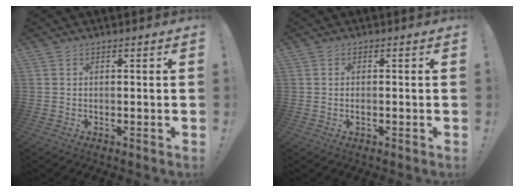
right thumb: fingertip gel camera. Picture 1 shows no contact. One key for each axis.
{"total": 1.2, "fx": -0.5, "fy": 0.5, "fz": 1.0, "tx": -0.017, "ty": 0.000, "tz": -0.010}